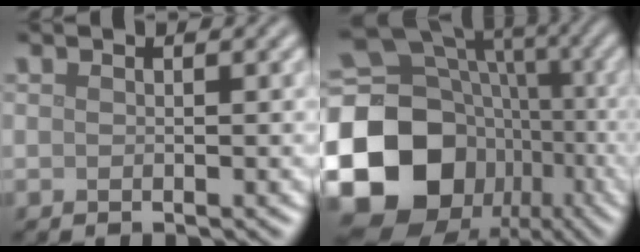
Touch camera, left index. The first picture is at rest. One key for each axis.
{"total": 21.5, "fx": -5.9, "fy": 18.1, "fz": 9.9, "tx": -0.199, "ty": -0.019, "tz": -0.131}